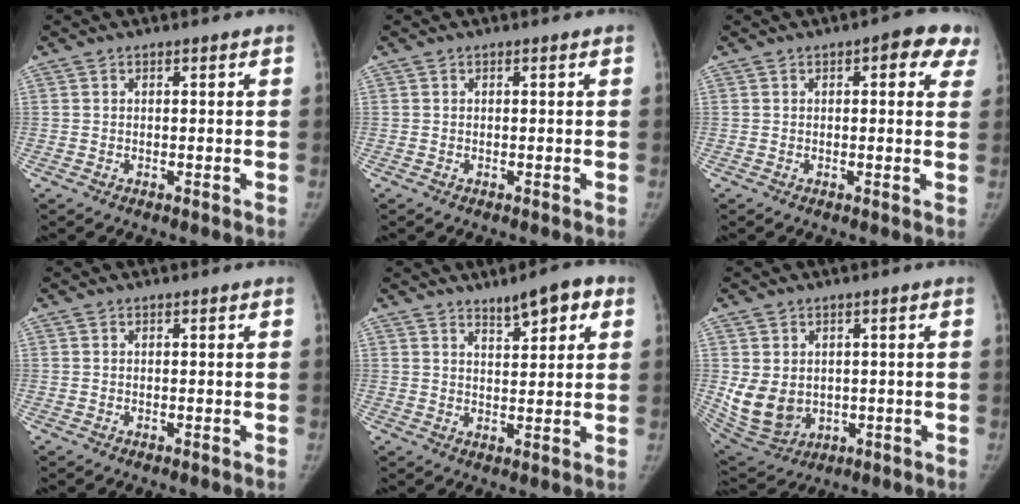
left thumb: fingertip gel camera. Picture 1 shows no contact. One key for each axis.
{"total": 0.0}
{"total": 6.9, "fx": 3.3, "fy": 3.1, "fz": 5.2, "tx": -0.025, "ty": -0.002, "tz": 0.027}
{"total": 0.0}
{"total": 6.3, "fx": 3.8, "fy": 2.1, "fz": 4.6, "tx": -0.051, "ty": -0.015, "tz": 0.054}
{"total": 9.6, "fx": 0.2, "fy": 7.8, "fz": 5.6, "tx": -0.092, "ty": -0.013, "tz": 0.032}